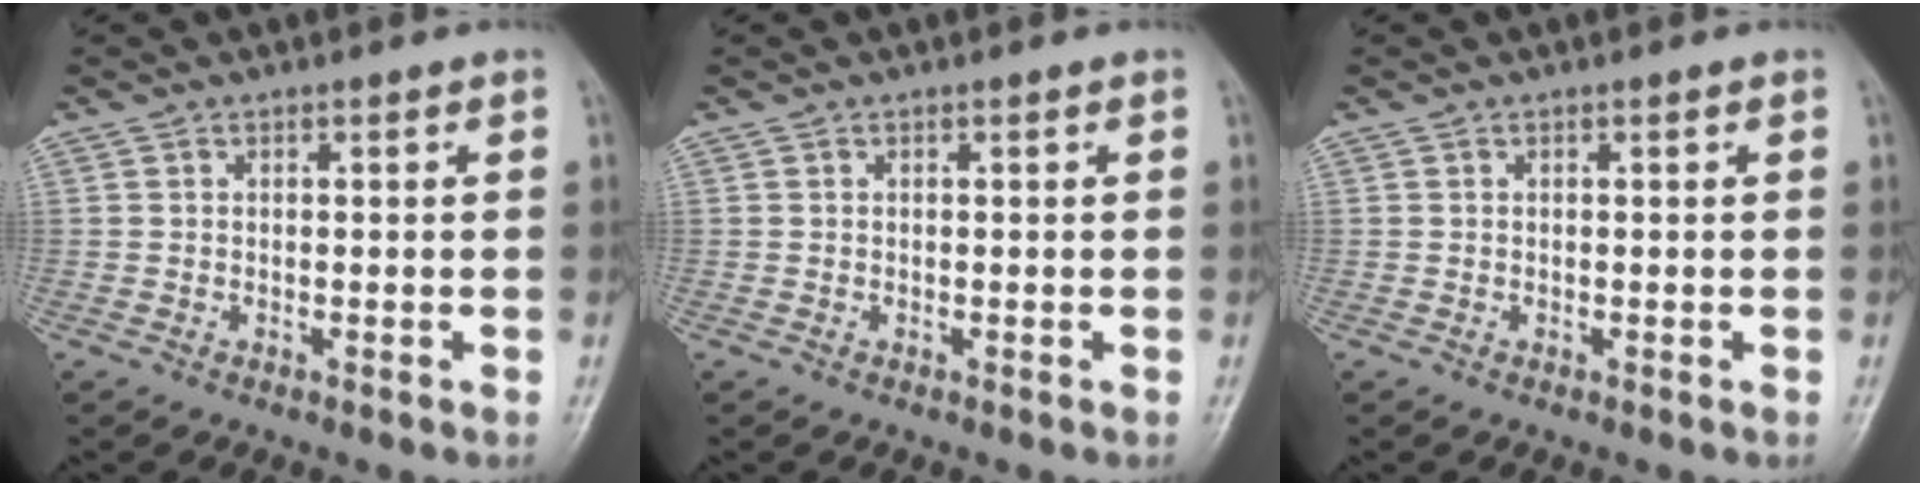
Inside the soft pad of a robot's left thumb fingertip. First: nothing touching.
{"total": 0.0}
{"total": 0.0}